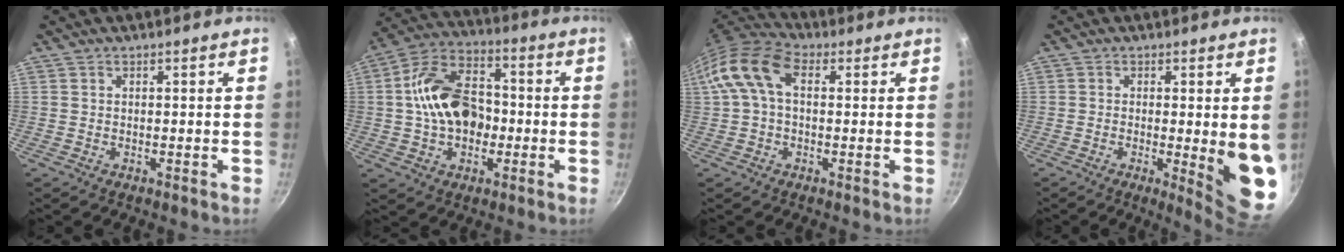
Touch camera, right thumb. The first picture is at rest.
{"total": 15.6, "force": [-0.8, 10.9, 11.1], "torque": [-0.164, 0.035, -0.028]}
{"total": 11.2, "force": [2.2, 6.9, 8.5], "torque": [-0.157, 0.028, 0.022]}
{"total": 10.2, "force": [-0.9, 2.2, 9.9], "torque": [-0.115, -0.020, -0.006]}